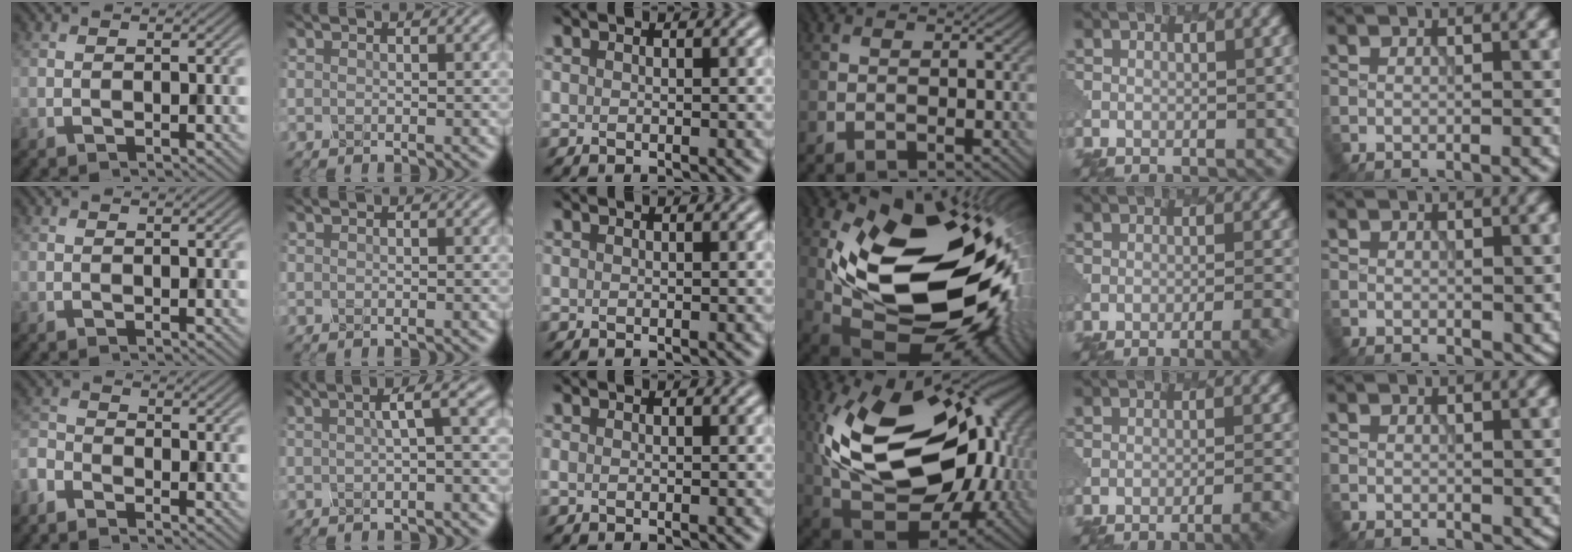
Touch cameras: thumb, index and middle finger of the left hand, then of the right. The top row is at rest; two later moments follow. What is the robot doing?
{"motion": "dispense", "object": "toothpaste"}